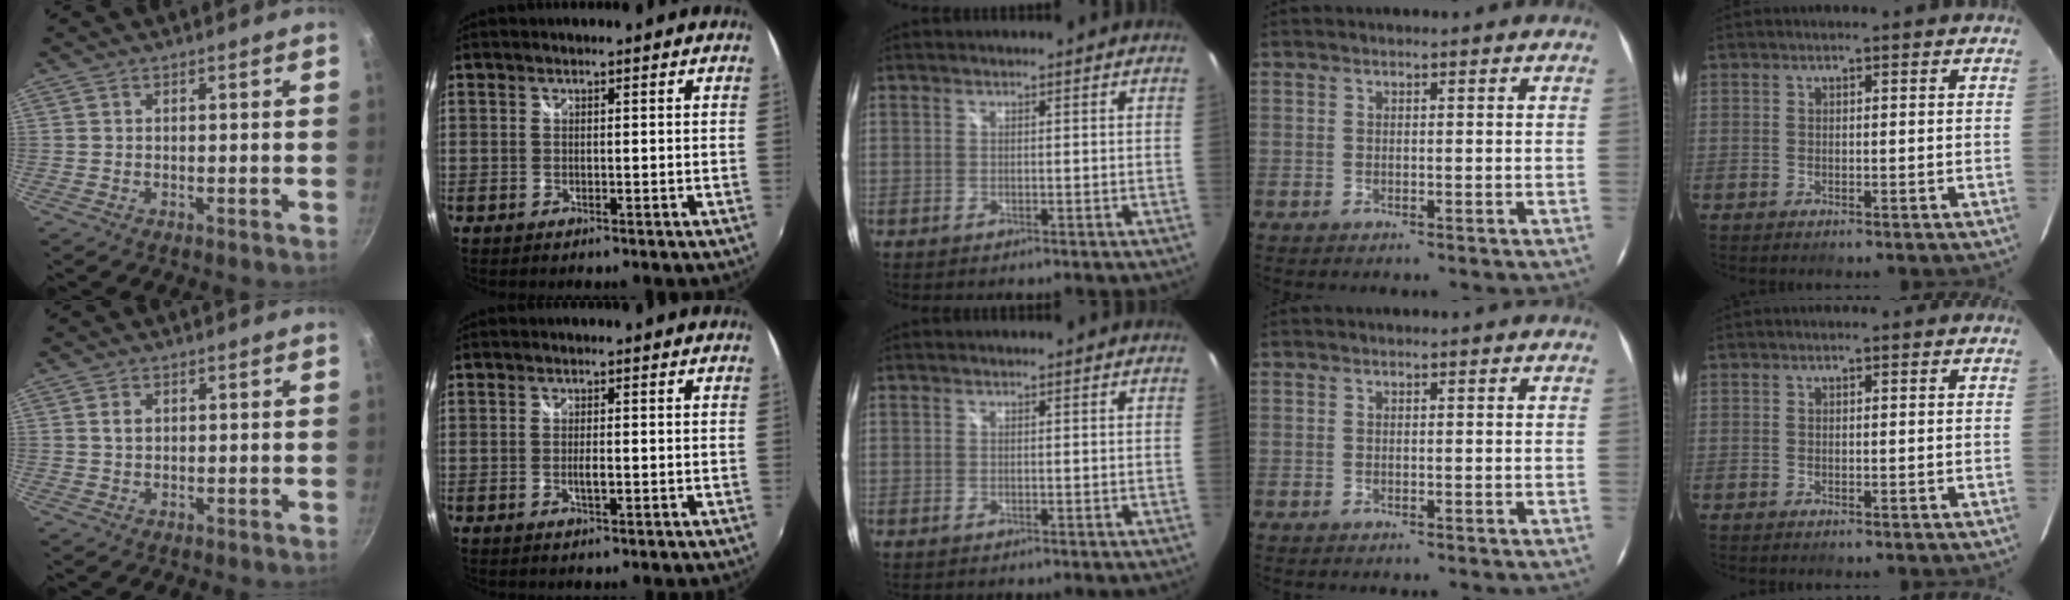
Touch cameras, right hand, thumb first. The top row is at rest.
{"thumb": {"total": 2.0, "force": [0.5, 1.4, 1.3], "torque": [-0.017, 0.003, 0.010]}, "index": {"total": 1.8, "force": [-0.4, 0.5, 1.6], "torque": [-0.032, -0.003, -0.007]}}